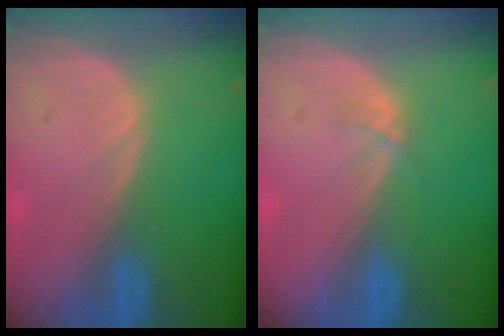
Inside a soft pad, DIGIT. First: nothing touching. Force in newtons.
{"total": 0.9, "press": 0.9, "slide": 0.1}